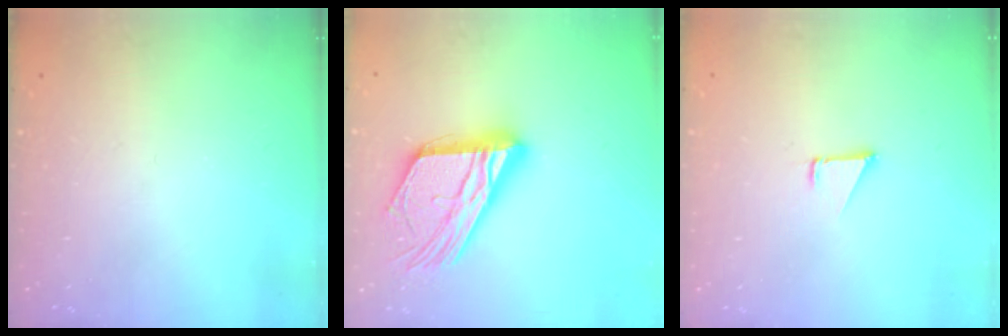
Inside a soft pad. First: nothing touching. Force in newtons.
{"total": 21.6, "press": 21.5, "slide": 1.9}
{"total": 1.5, "press": 1.5, "slide": 0.1}